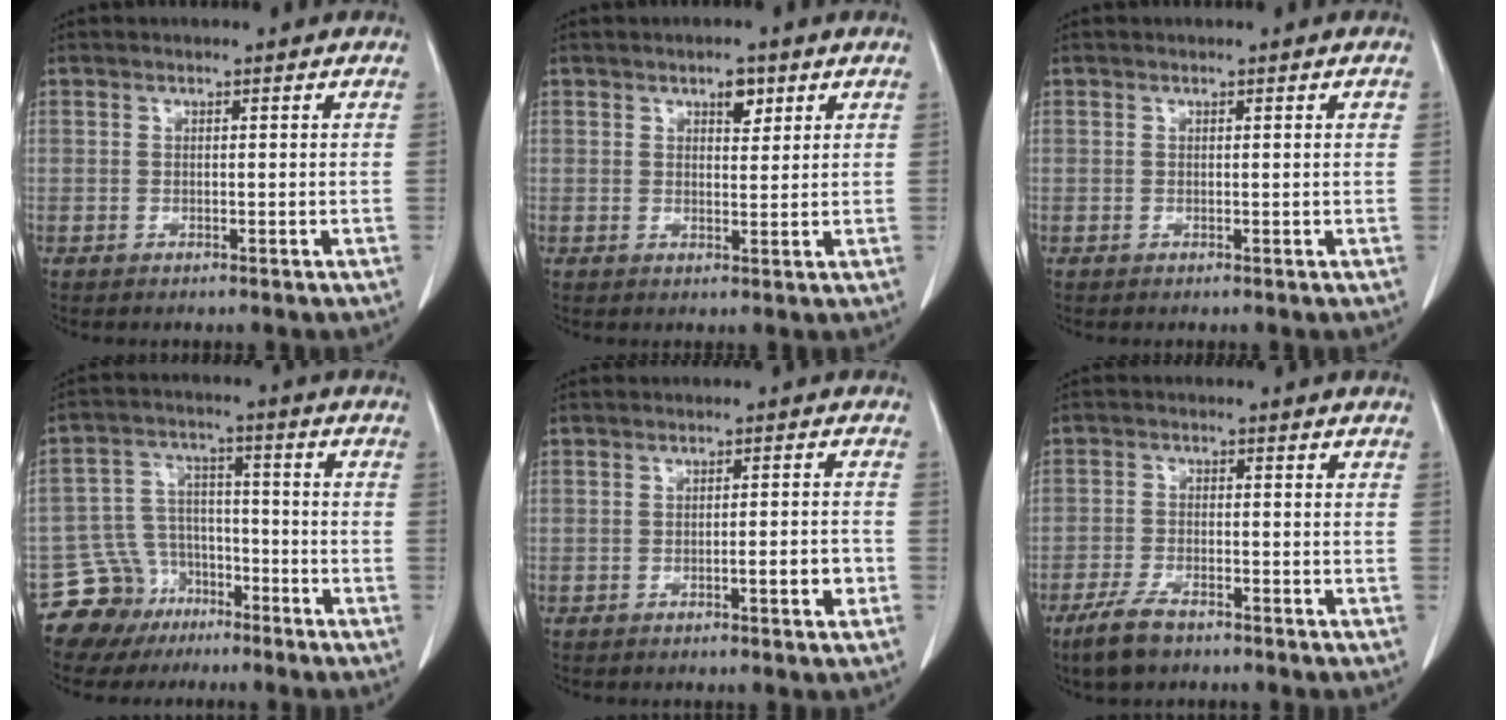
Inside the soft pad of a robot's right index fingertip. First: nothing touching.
{"total": 2.8, "force": [1.5, 1.3, 1.9], "torque": [-0.026, -0.001, 0.023]}
{"total": 0.6, "force": [0.0, 0.0, 0.6], "torque": [-0.007, 0.001, 0.001]}
{"total": 9.4, "force": [-6.6, 6.8, 0.1], "torque": [-0.006, 0.043, -0.111]}
{"total": 3.7, "force": [-1.6, 0.6, 3.3], "torque": [-0.045, 0.002, -0.023]}
{"total": 5.5, "force": [-4.1, 1.7, 3.2], "torque": [-0.072, -0.007, -0.075]}